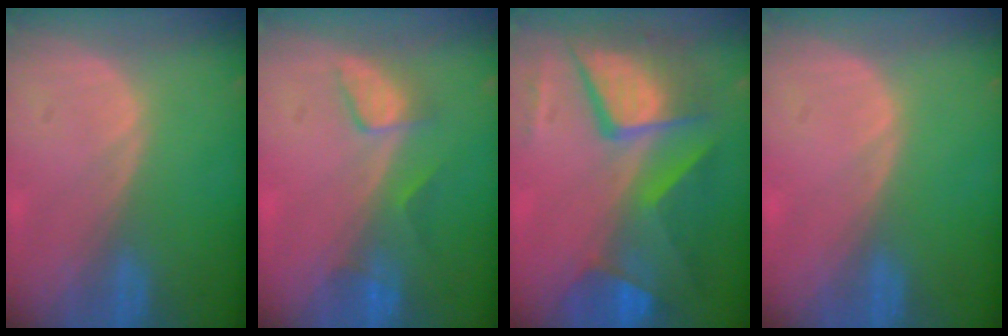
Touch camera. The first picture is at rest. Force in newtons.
{"total": 3.4, "press": 3.4, "slide": 0.3}
{"total": 11.5, "press": 11.4, "slide": 1.3}
{"total": 0.0}